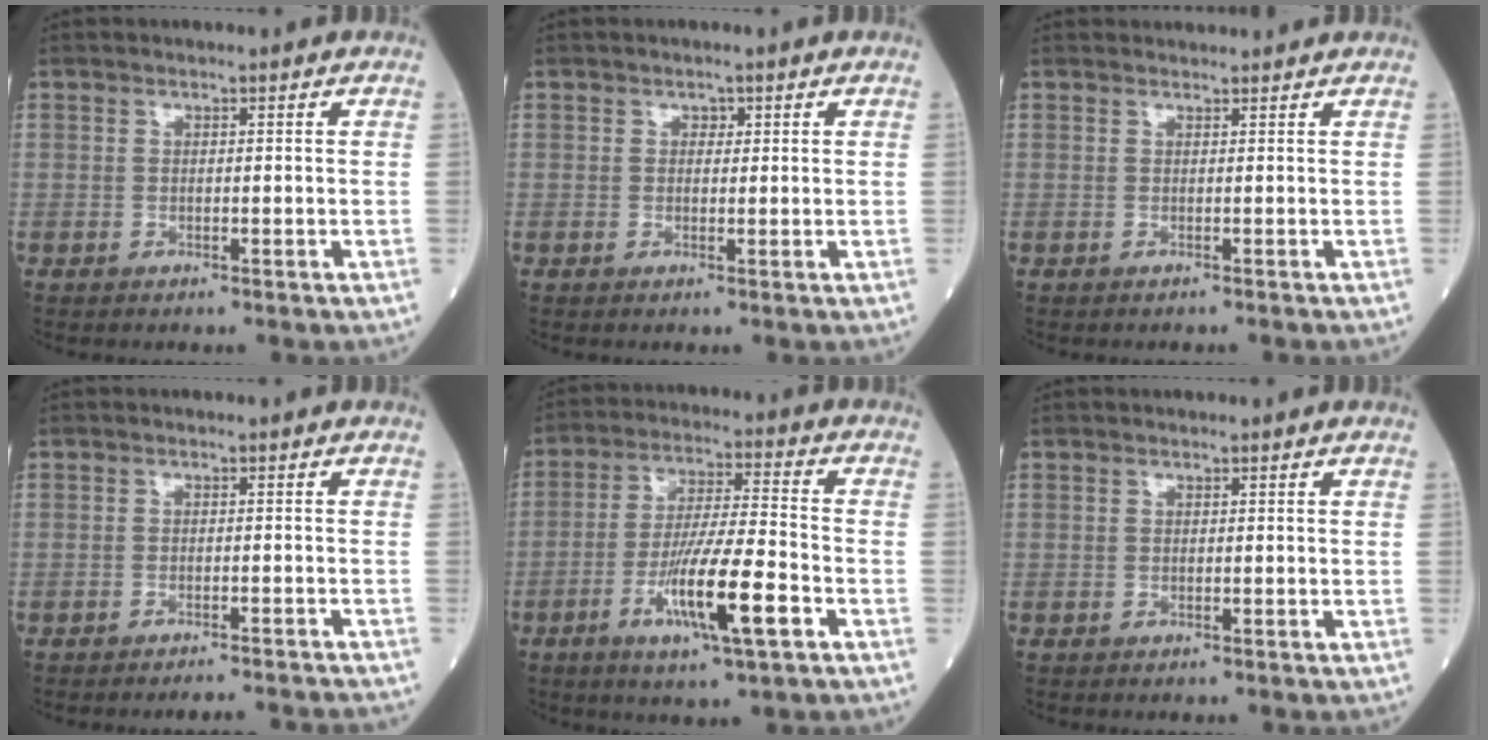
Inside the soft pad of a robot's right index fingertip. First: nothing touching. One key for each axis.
{"total": 1.0, "fx": 0.4, "fy": 0.8, "fz": 0.5, "tx": -0.002, "ty": 0.000, "tz": 0.004}
{"total": 2.5, "fx": 2.2, "fy": 0.4, "fz": 1.1, "tx": -0.030, "ty": 0.025, "tz": 0.021}
{"total": 6.9, "fx": -6.6, "fy": 0.0, "fz": 1.7, "tx": -0.012, "ty": -0.007, "tz": -0.077}
{"total": 12.5, "fx": -5.0, "fy": 1.0, "fz": 11.4, "tx": -0.210, "ty": -0.013, "tz": -0.087}
{"total": 0.0}